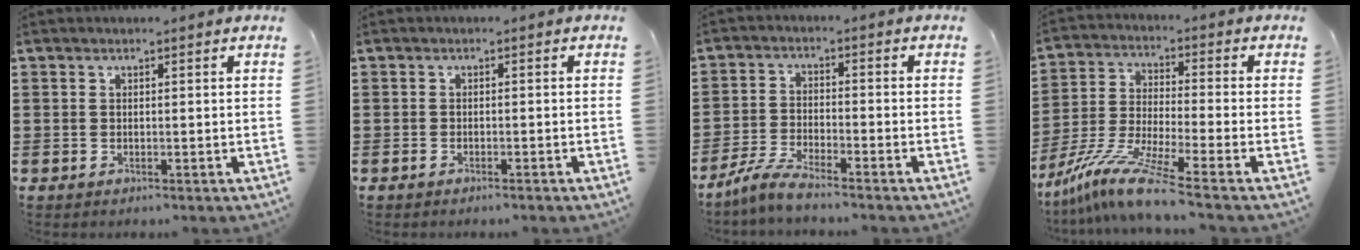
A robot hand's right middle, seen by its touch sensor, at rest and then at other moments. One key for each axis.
{"total": 0.6, "fx": -0.5, "fy": 0.1, "fz": 0.3, "tx": -0.009, "ty": -0.002, "tz": -0.010}
{"total": 5.2, "fx": -4.8, "fy": 0.2, "fz": 2.1, "tx": -0.057, "ty": -0.007, "tz": -0.098}
{"total": 9.9, "fx": -7.9, "fy": 0.2, "fz": 6.0, "tx": -0.130, "ty": -0.005, "tz": -0.161}